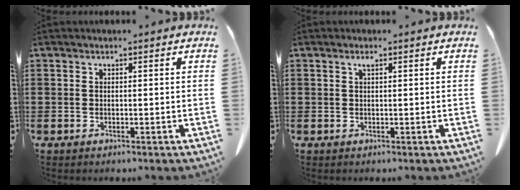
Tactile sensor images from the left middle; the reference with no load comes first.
{"total": 0.6, "force": [0.3, -0.1, 0.5], "torque": [-0.010, 0.000, 0.006]}